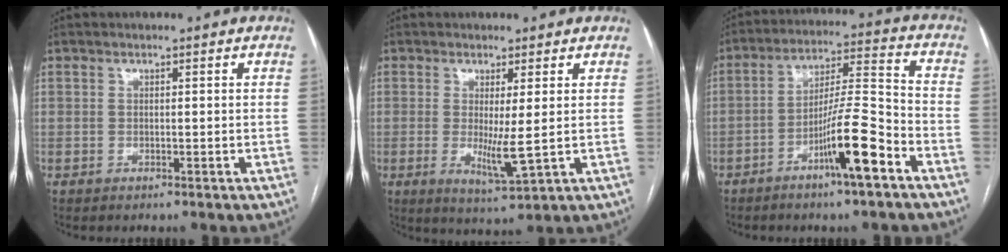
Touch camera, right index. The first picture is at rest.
{"total": 5.5, "force": [-0.1, 0.3, 5.5], "torque": [-0.100, -0.019, 0.003]}
{"total": 11.4, "force": [-5.9, 0.5, 9.7], "torque": [-0.170, 0.004, -0.102]}